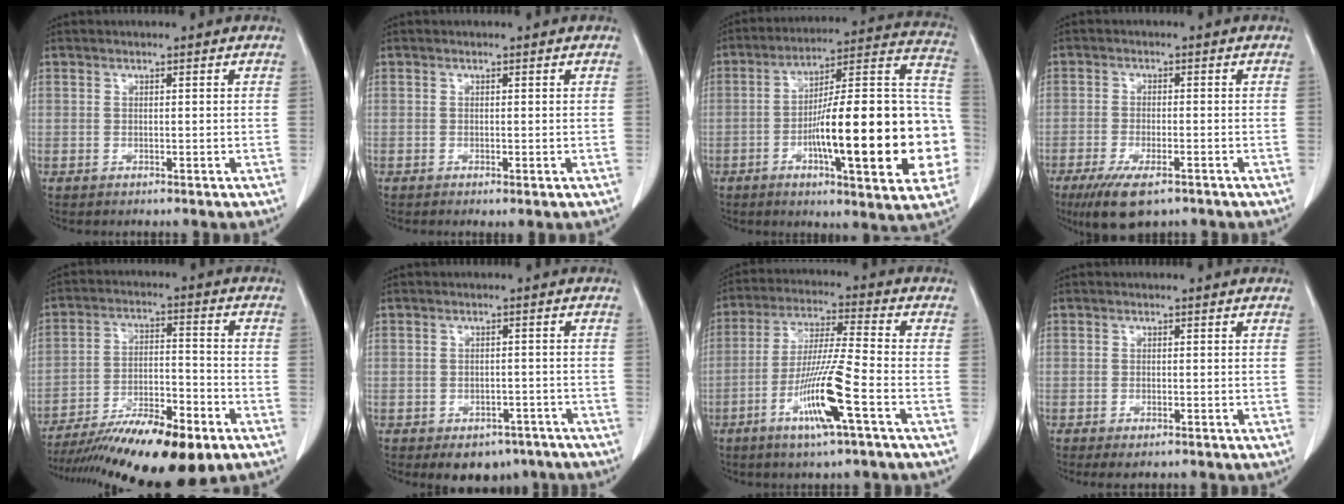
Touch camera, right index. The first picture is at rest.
{"total": 0.7, "force": [-0.3, 0.1, 0.7], "torque": [-0.012, -0.003, -0.005]}
{"total": 25.8, "force": [-5.5, 4.6, 24.7], "torque": [-0.292, 0.024, -0.076]}
{"total": 7.7, "force": [-5.1, 2.3, 5.4], "torque": [-0.094, -0.016, -0.082]}
{"total": 17.7, "force": [-12.7, 3.2, 11.9], "torque": [-0.181, -0.012, -0.213]}
{"total": 6.6, "force": [-4.6, 4.2, 2.0], "torque": [-0.007, 0.010, -0.056]}
{"total": 11.8, "force": [-5.0, -0.4, 10.6], "torque": [-0.208, -0.011, -0.096]}
{"total": 2.3, "force": [-1.6, 0.7, 1.5], "torque": [-0.018, -0.004, -0.020]}